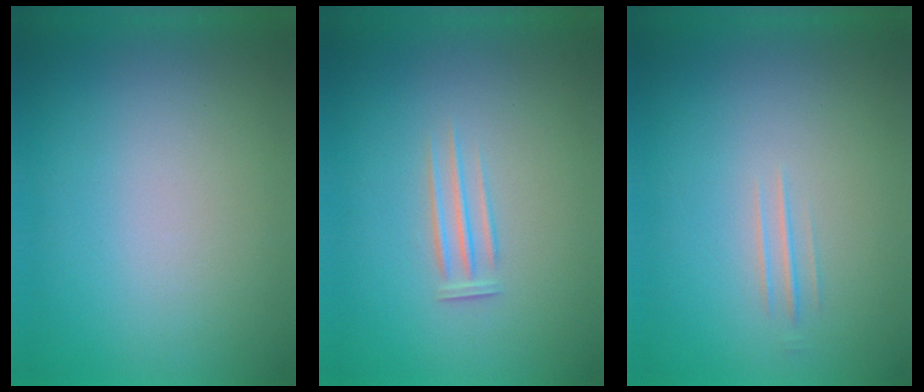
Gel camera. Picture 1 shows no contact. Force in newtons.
{"total": 1.2}
{"total": 1.3}